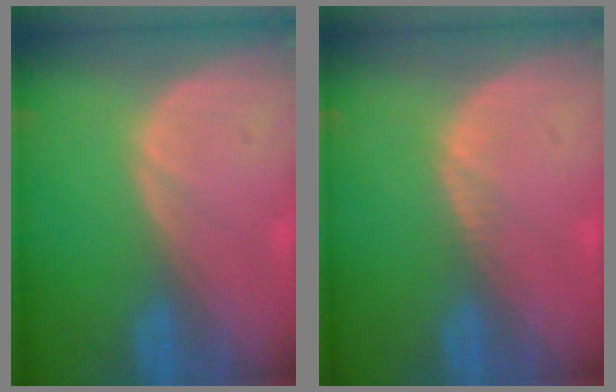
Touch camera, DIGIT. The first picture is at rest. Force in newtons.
{"total": 0.7, "press": 0.6, "slide": 0.4}